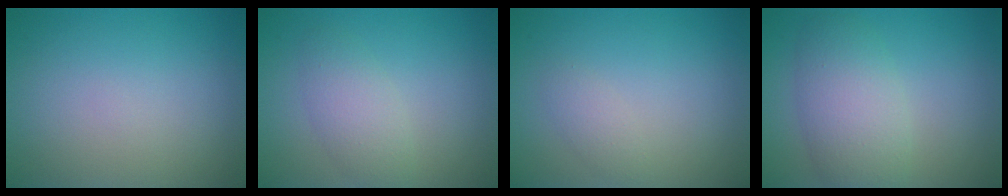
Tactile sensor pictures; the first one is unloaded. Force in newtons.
{"total": 2.7, "press": 2.7, "slide": 0.1}
{"total": 1.2, "press": 1.2, "slide": 0.0}
{"total": 5.0, "press": 5.0, "slide": 0.1}